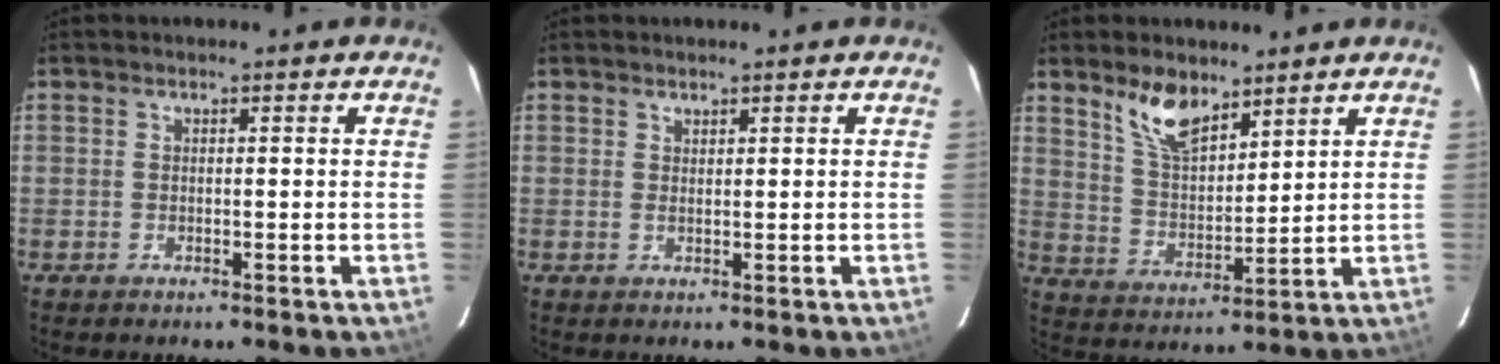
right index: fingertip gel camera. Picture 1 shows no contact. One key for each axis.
{"total": 0.8, "fx": 0.7, "fy": 0.2, "fz": 0.2, "tx": -0.005, "ty": 0.001, "tz": 0.014}
{"total": 9.2, "fx": 6.6, "fy": 3.8, "fz": 5.1, "tx": -0.092, "ty": 0.006, "tz": 0.133}